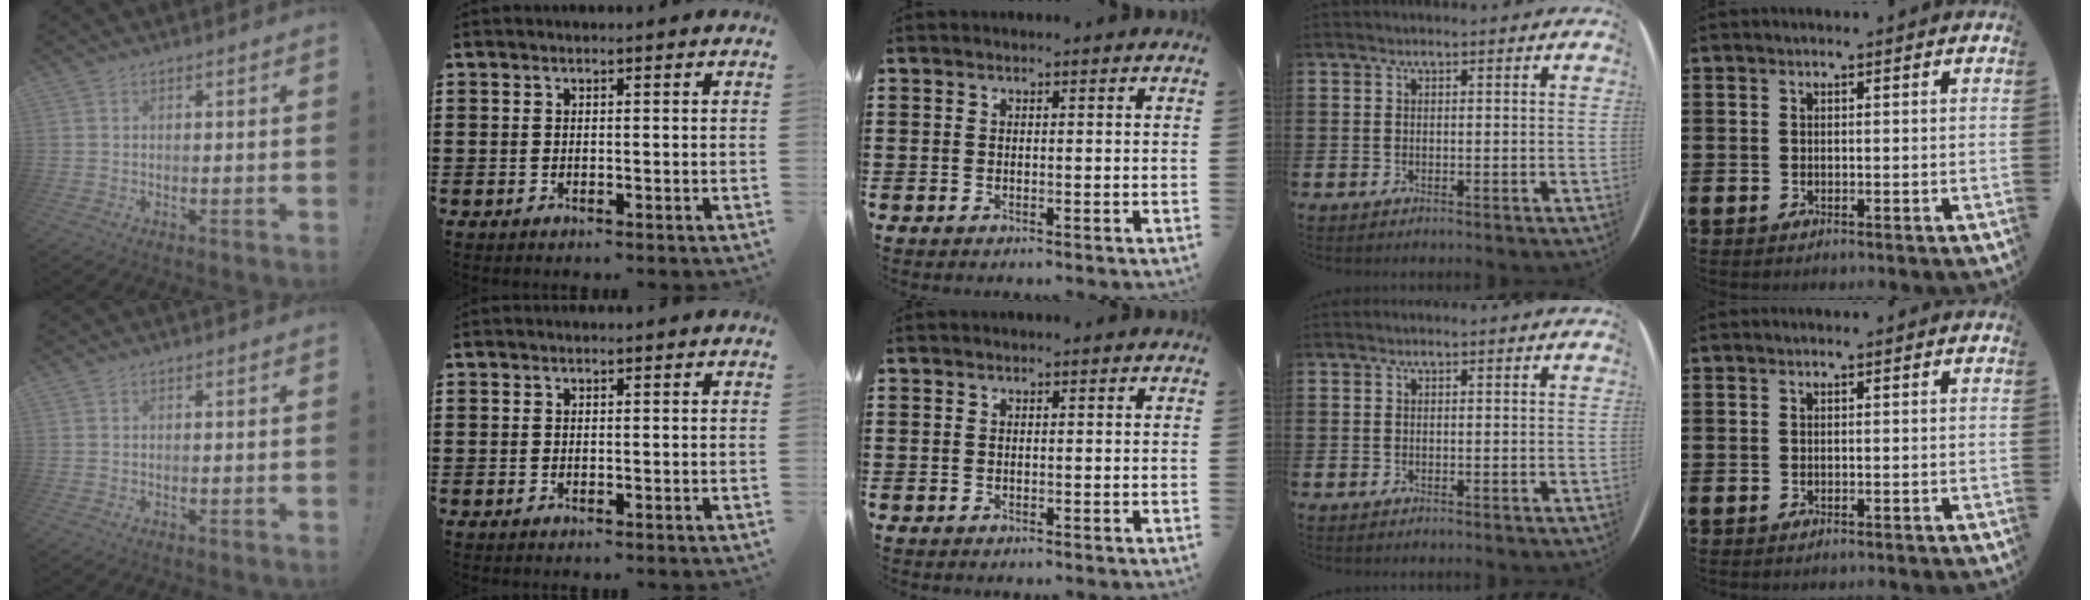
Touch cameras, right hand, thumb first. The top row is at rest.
{}